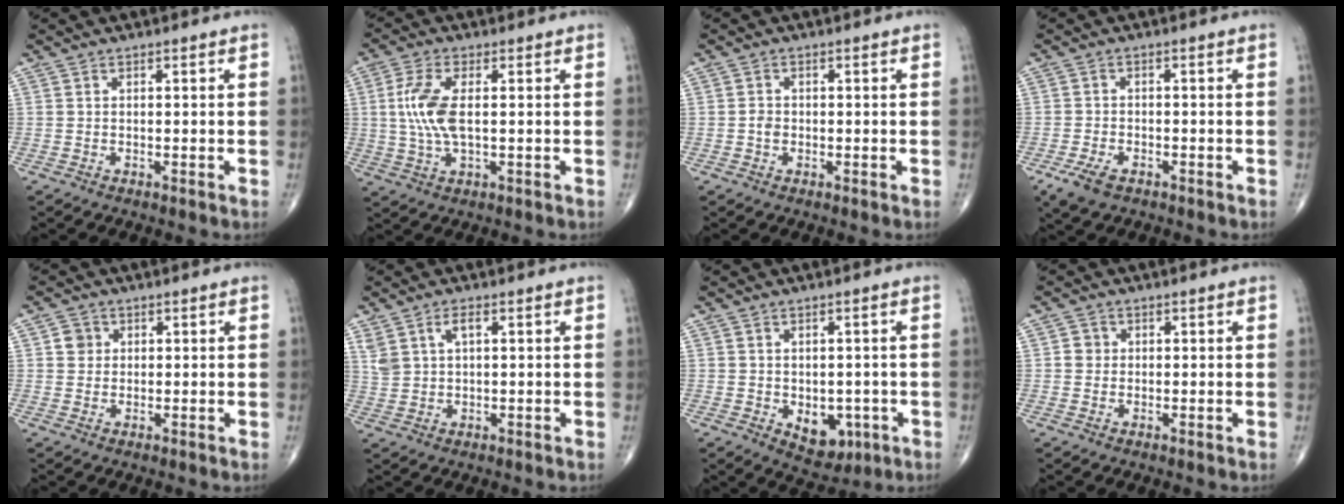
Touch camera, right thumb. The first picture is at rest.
{"total": 8.1, "force": [0.7, 3.4, 7.4], "torque": [-0.174, 0.001, 0.015]}
{"total": 1.5, "force": [-0.3, 1.2, 0.8], "torque": [-0.008, 0.004, -0.008]}
{"total": 4.7, "force": [-2.7, 2.5, 2.9], "torque": [-0.063, 0.003, -0.046]}
{"total": 2.7, "force": [0.7, 2.5, 0.7], "torque": [0.001, 0.000, 0.008]}
{"total": 4.3, "force": [1.9, 2.1, 3.2], "torque": [-0.062, -0.002, 0.042]}
{"total": 6.0, "force": [-1.8, 4.1, 4.1], "torque": [-0.030, 0.006, -0.012]}
{"total": 1.9, "force": [0.2, 1.8, 0.6], "torque": [0.001, 0.003, 0.002]}